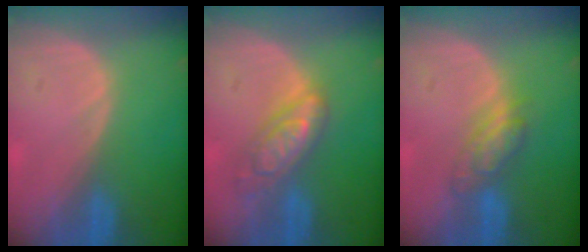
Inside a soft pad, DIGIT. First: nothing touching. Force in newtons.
{"total": 6.3, "press": 6.3, "slide": 0.4}
{"total": 5.2, "press": 4.7, "slide": 2.3}